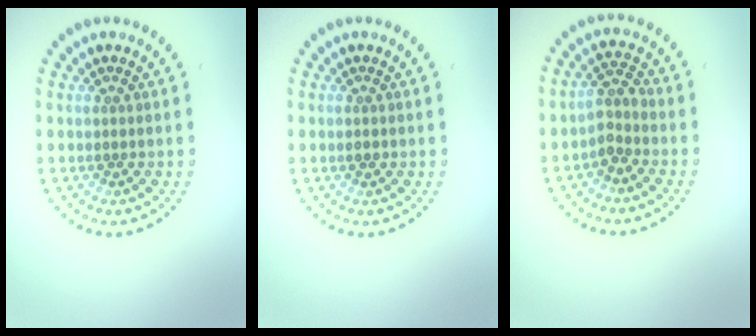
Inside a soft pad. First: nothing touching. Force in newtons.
{"total": 0.9, "press": 0.9, "slide": 0.1}
{"total": 2.1, "press": 1.7, "slide": 1.3}